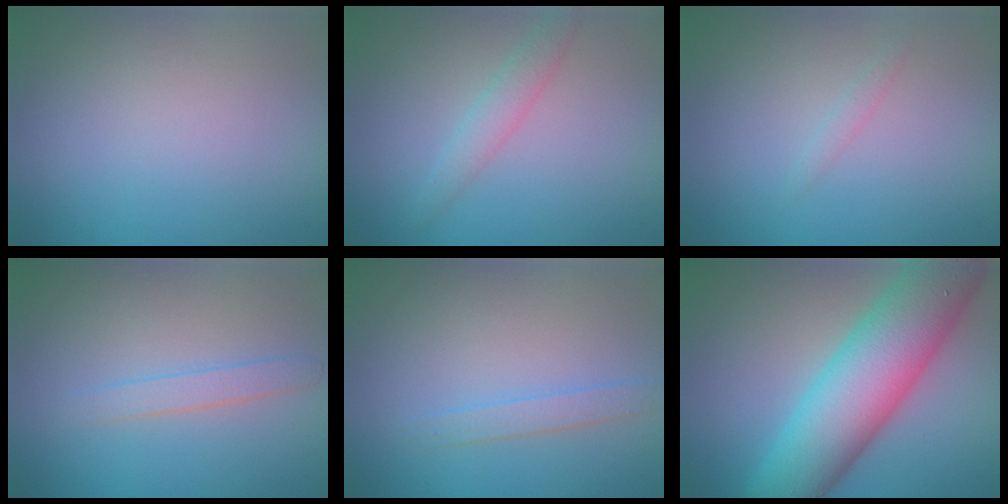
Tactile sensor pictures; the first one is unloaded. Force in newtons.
{"total": 1.9, "press": 1.9, "slide": 0.1}
{"total": 0.7, "press": 0.7, "slide": 0.0}
{"total": 1.5, "press": 1.4, "slide": 0.1}
{"total": 1.3, "press": 1.3, "slide": 0.1}
{"total": 10.7, "press": 10.7, "slide": 0.2}